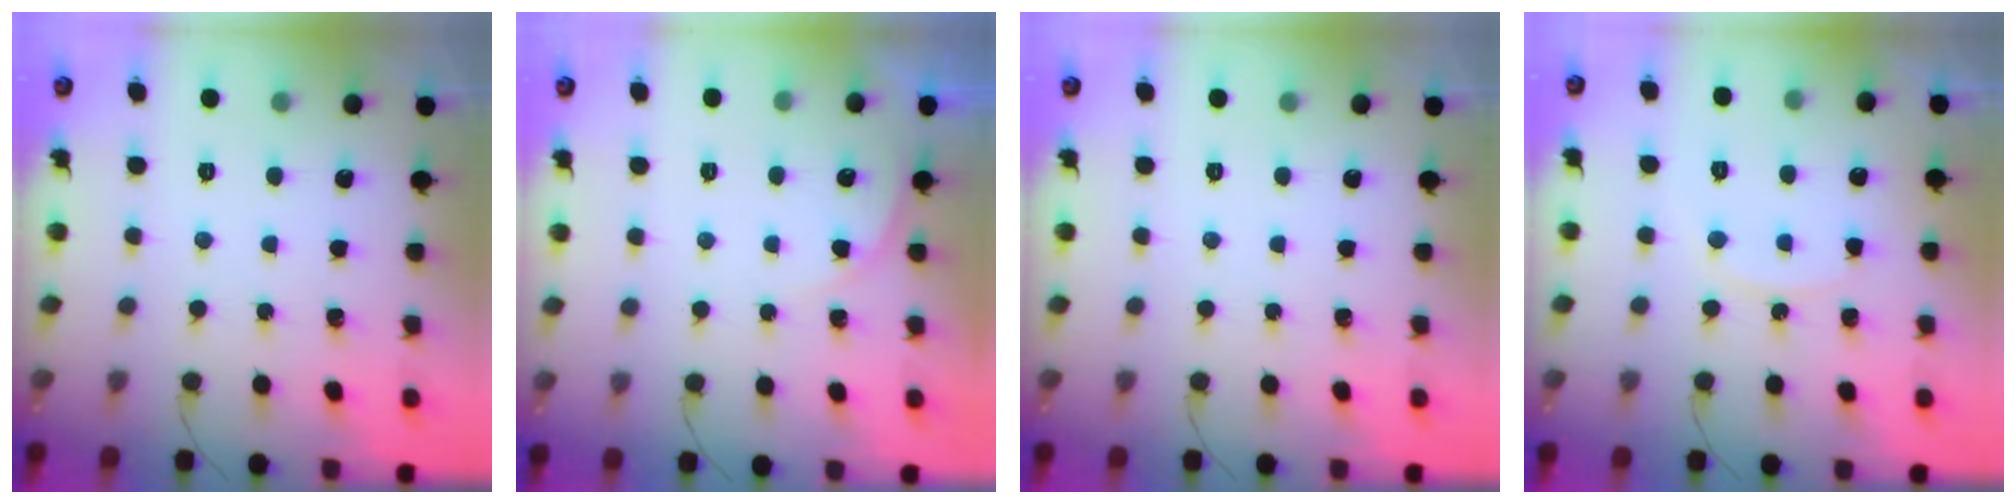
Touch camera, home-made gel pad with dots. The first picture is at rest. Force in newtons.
{"total": 3.0, "press": 2.3, "slide": 1.9}
{"total": 0.0}
{"total": 7.0, "press": 7.0, "slide": 0.3}